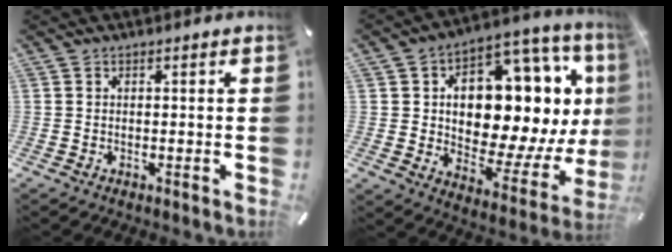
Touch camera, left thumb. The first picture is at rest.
{"total": 19.7, "force": [5.2, 11.9, 14.8], "torque": [-0.214, -0.055, 0.085]}